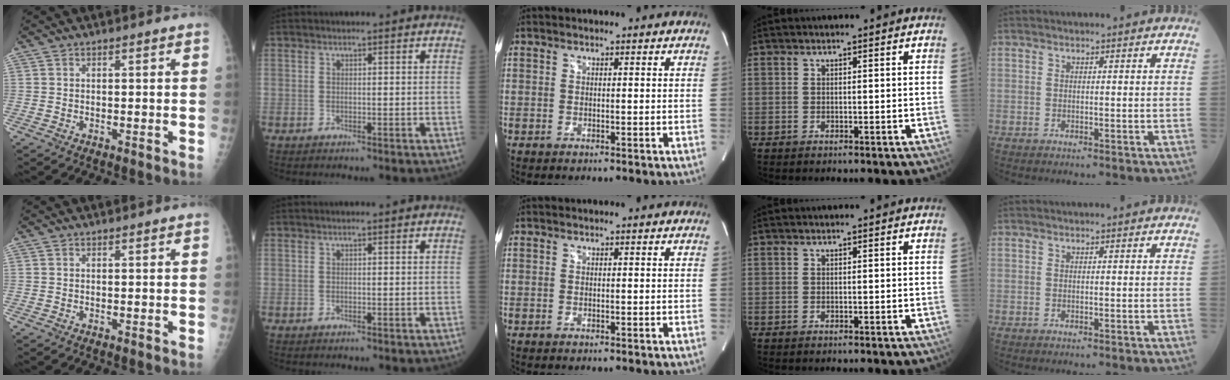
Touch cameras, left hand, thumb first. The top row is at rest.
{}